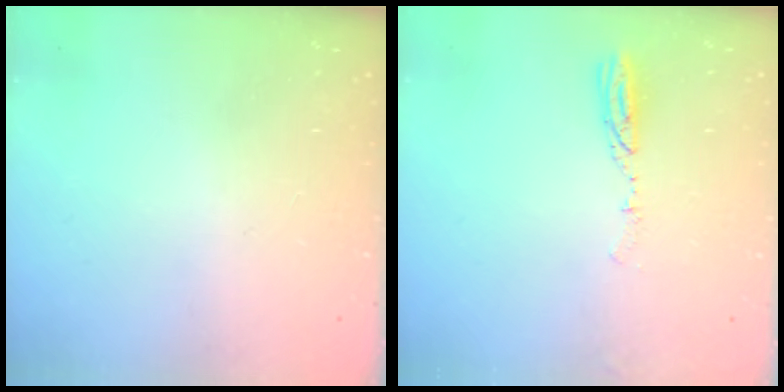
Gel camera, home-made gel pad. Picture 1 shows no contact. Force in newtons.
{"total": 4.8, "press": 4.7, "slide": 1.0}